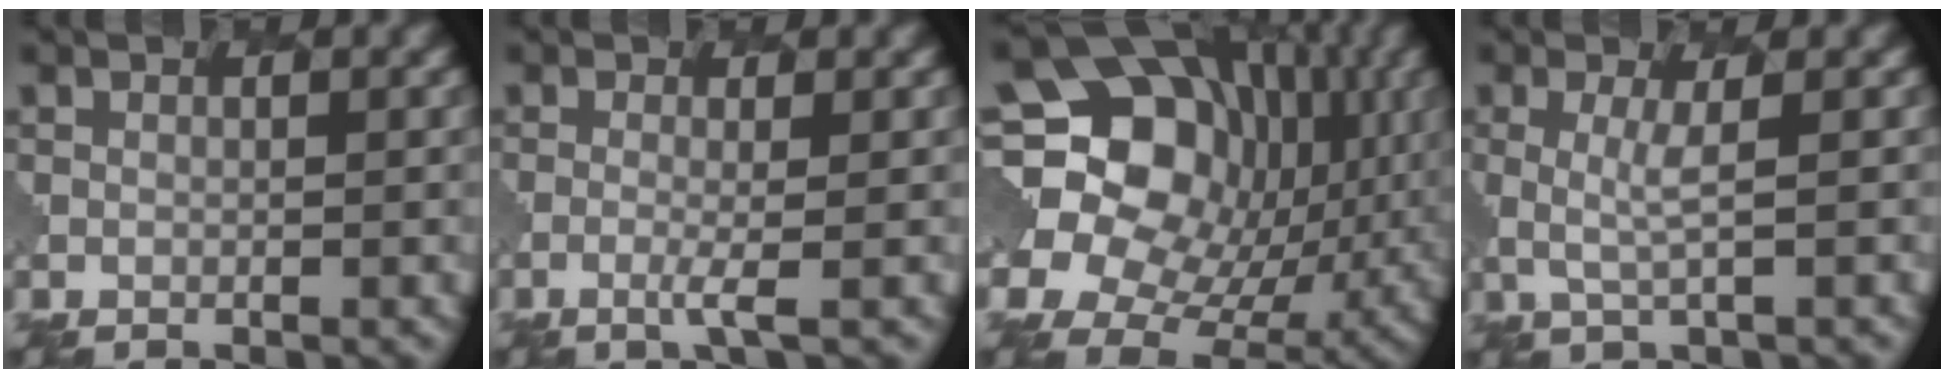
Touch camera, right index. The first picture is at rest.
{"total": 1.7, "force": [-0.4, 0.3, 1.6], "torque": [-0.029, -0.003, -0.012]}
{"total": 18.1, "force": [4.9, 14.1, 10.3], "torque": [-0.200, 0.024, 0.093]}
{"total": 1.9, "force": [0.4, 0.4, 1.8], "torque": [-0.042, -0.006, 0.008]}